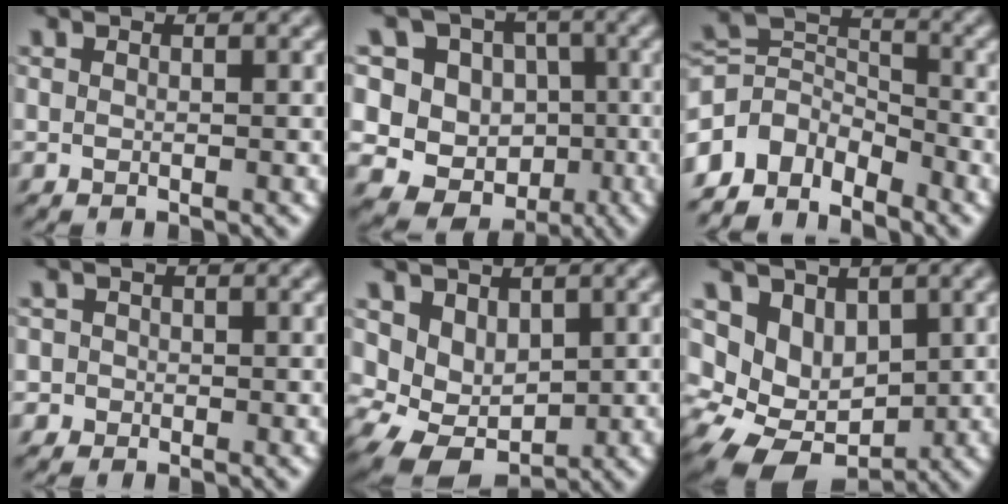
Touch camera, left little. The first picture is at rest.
{"total": 14.6, "force": [1.2, 13.6, 5.0], "torque": [-0.139, 0.045, 0.005]}
{"total": 5.5, "force": [-4.3, 2.9, 1.9], "torque": [-0.029, 0.005, -0.093]}
{"total": 2.1, "force": [0.0, 2.0, 0.3], "torque": [0.013, 0.013, -0.008]}
{"total": 3.8, "force": [0.1, 3.2, 2.1], "torque": [-0.038, -0.010, 0.007]}
{"total": 5.8, "force": [-0.3, 4.8, 3.3], "torque": [-0.046, -0.019, -0.001]}